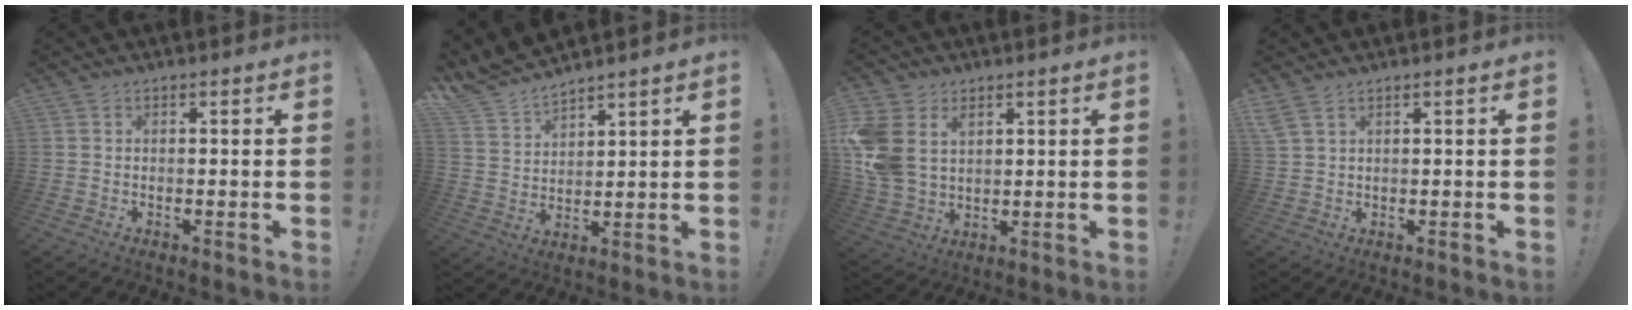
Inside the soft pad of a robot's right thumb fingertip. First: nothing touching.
{"total": 7.9, "force": [7.3, 2.4, 1.9], "torque": [-0.056, -0.058, 0.143]}
{"total": 12.5, "force": [4.0, 9.5, 6.9], "torque": [-0.147, -0.022, 0.080]}
{"total": 3.1, "force": [1.9, 0.9, 2.3], "torque": [-0.047, -0.005, 0.038]}